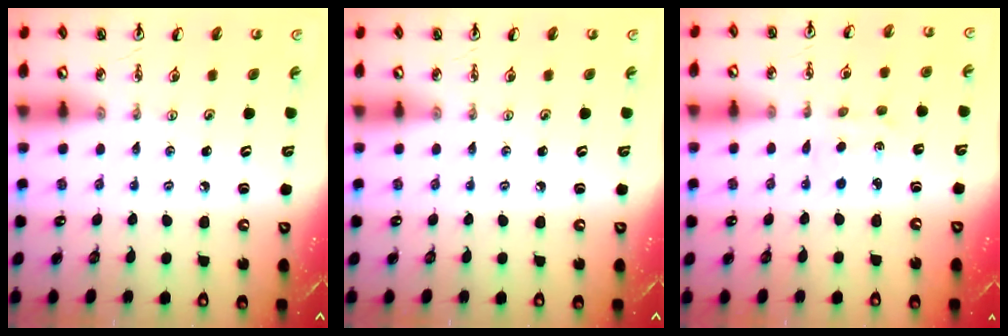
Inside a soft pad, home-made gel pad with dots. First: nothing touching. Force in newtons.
{"total": 0.0}
{"total": 3.5, "press": 3.5, "slide": 0.4}